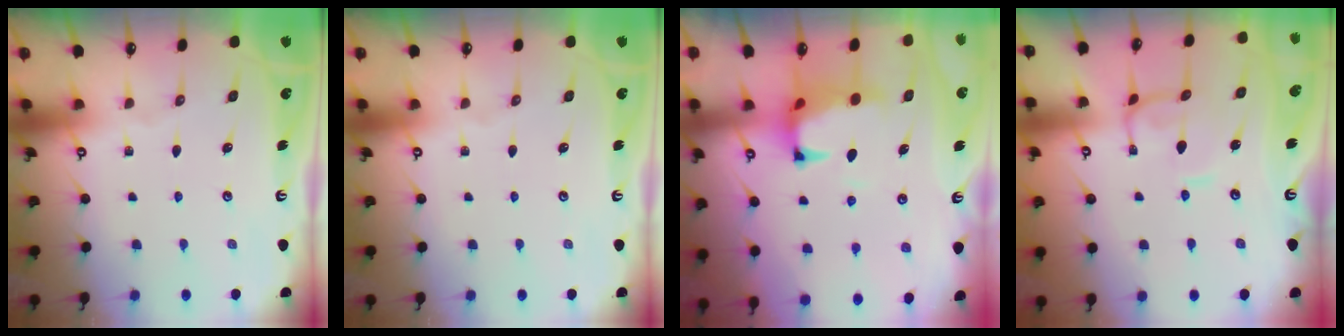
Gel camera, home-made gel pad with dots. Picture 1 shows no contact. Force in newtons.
{"total": 0.0}
{"total": 1.6, "press": 1.1, "slide": 1.1}
{"total": 0.8, "press": 0.8, "slide": 0.4}